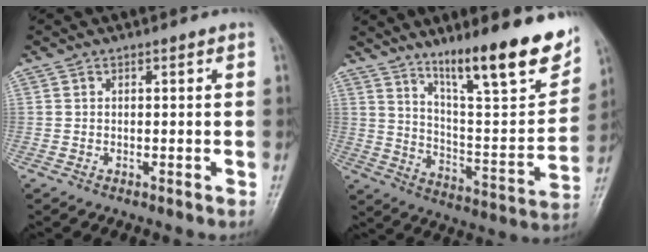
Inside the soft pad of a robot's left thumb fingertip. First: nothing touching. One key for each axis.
{"total": 20.8, "fx": 13.8, "fy": 3.9, "fz": 15.1, "tx": -0.190, "ty": -0.074, "tz": 0.226}